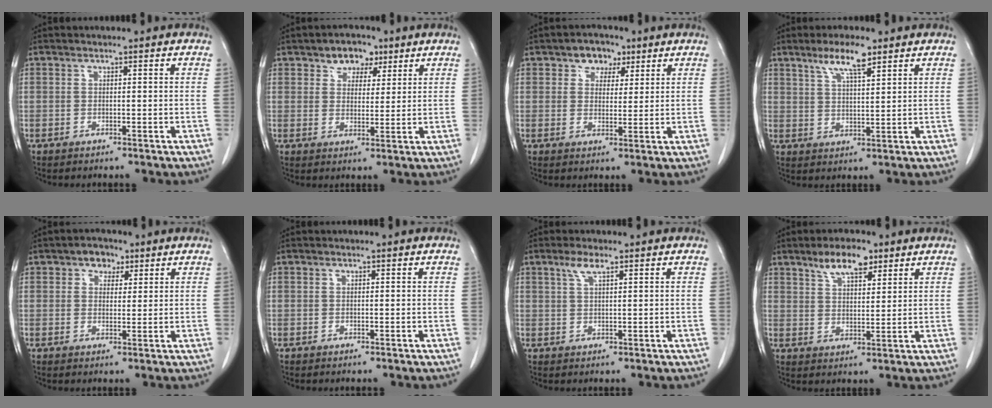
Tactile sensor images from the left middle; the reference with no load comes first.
{"total": 5.2, "force": [3.2, 3.4, 2.3], "torque": [-0.028, 0.012, 0.051]}
{"total": 4.6, "force": [2.6, 3.2, 1.9], "torque": [-0.025, 0.012, 0.041]}
{"total": 6.0, "force": [4.1, 0.9, 4.4], "torque": [-0.083, 0.004, 0.073]}
{"total": 3.4, "force": [1.9, 2.3, 1.5], "torque": [-0.023, 0.010, 0.029]}
{"total": 0.0}
{"total": 2.5, "force": [1.6, 0.4, 1.9], "torque": [-0.044, 0.006, 0.033]}
{"total": 6.4, "force": [4.4, 2.3, 4.1], "torque": [-0.074, 0.008, 0.077]}